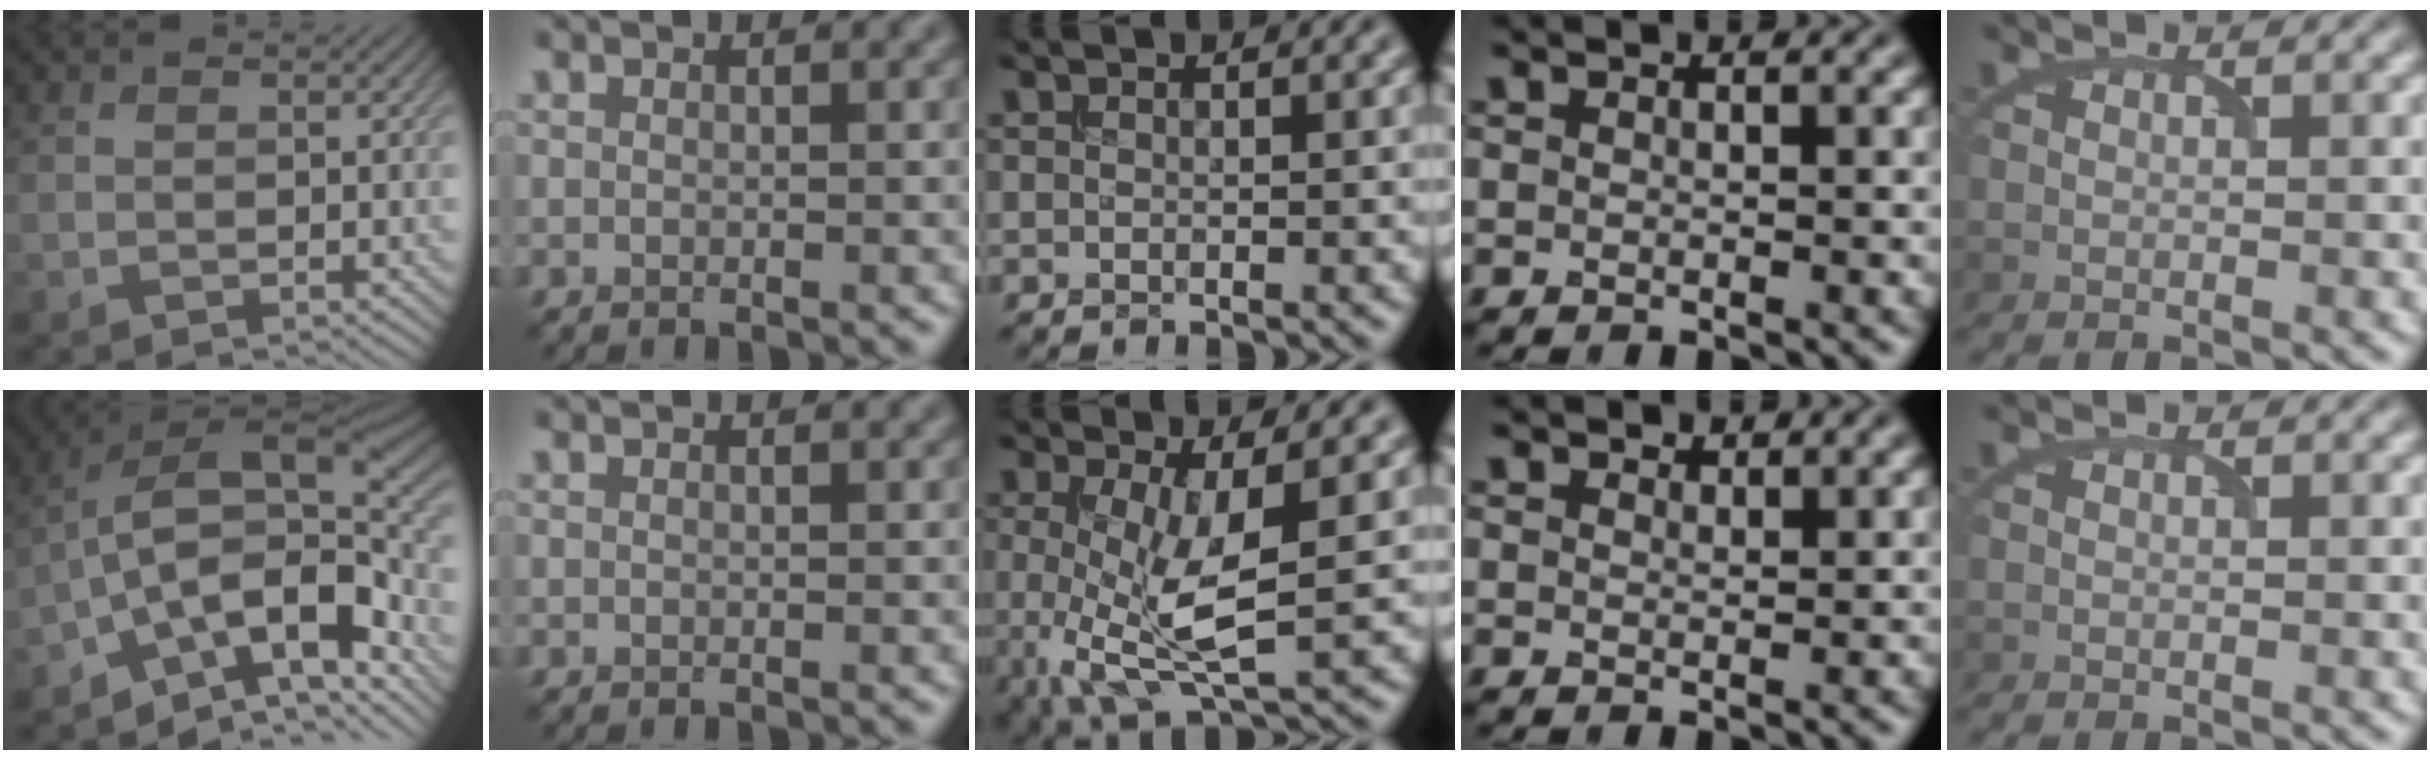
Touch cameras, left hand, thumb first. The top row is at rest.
{"thumb": {"total": 14.5, "force": [-5.1, 7.0, 11.6], "torque": [-0.209, 0.019, -0.096]}, "middle": {"total": 7.1, "force": [-0.5, 2.5, 6.6], "torque": [-0.137, -0.012, -0.007]}, "ring": {"total": 1.0, "force": [0.9, 0.4, 0.1], "torque": [-0.004, -0.002, 0.015]}}